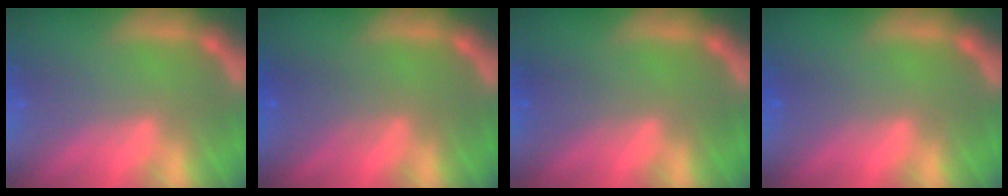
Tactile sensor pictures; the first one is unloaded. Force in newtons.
{"total": 2.4}
{"total": 1.5}
{"total": 0.9}